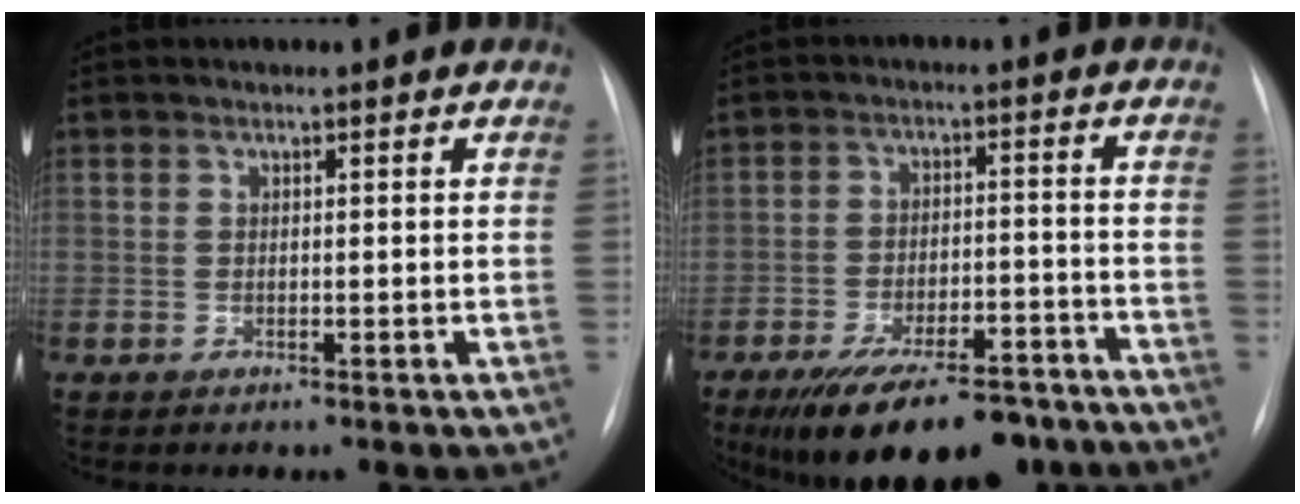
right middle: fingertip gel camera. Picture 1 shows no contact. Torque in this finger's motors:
{"motor_torque": [1.40, -0.74, 0.89, 0.13]}